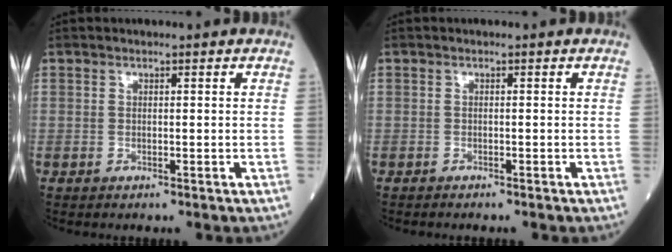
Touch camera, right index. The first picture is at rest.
{"total": 1.0, "force": [-0.9, 0.1, 0.4], "torque": [-0.009, -0.002, -0.011]}